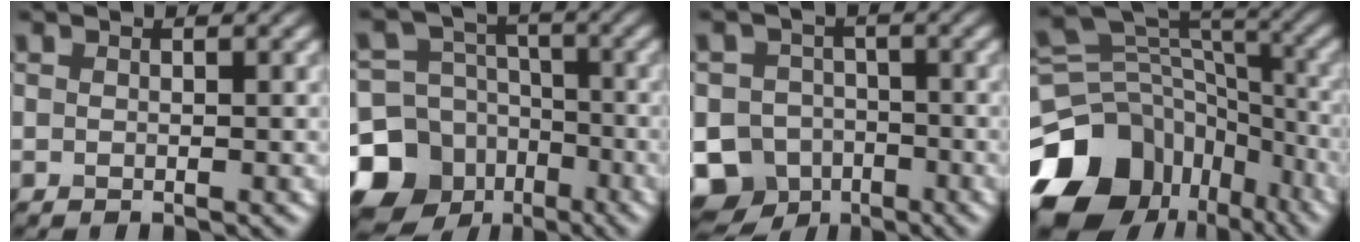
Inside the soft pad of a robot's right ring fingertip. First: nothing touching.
{"total": 13.8, "force": [-6.7, 11.5, 3.5], "torque": [-0.090, -0.038, -0.129]}
{"total": 9.9, "force": [-5.6, 7.8, 2.4], "torque": [-0.026, -0.027, -0.121]}
{"total": 16.6, "force": [-9.0, 12.4, 6.4], "torque": [-0.154, -0.012, -0.123]}